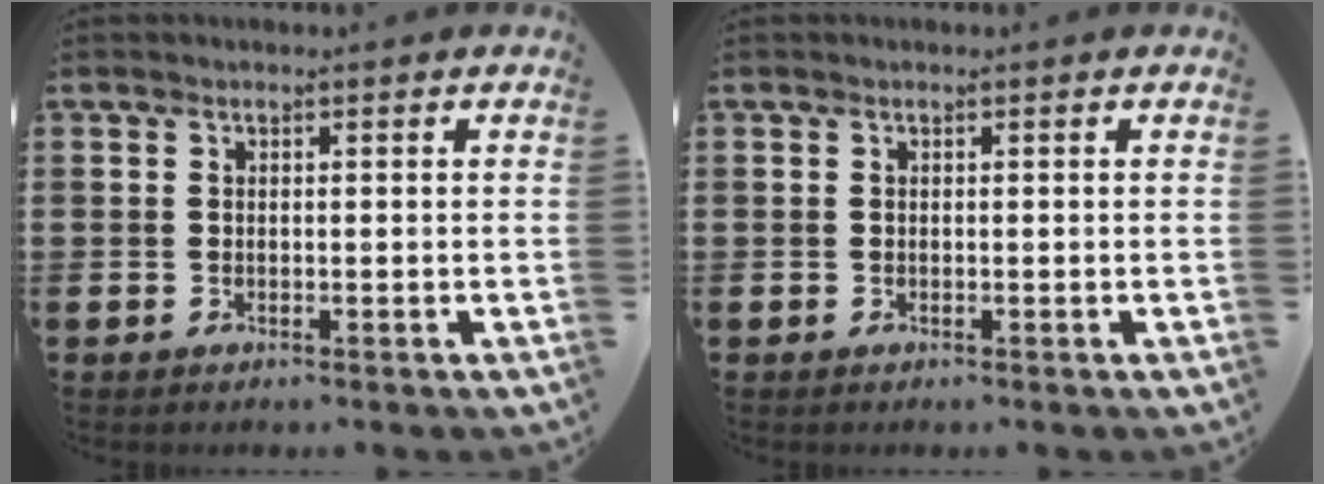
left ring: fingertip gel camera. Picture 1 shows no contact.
{"total": 0.0}